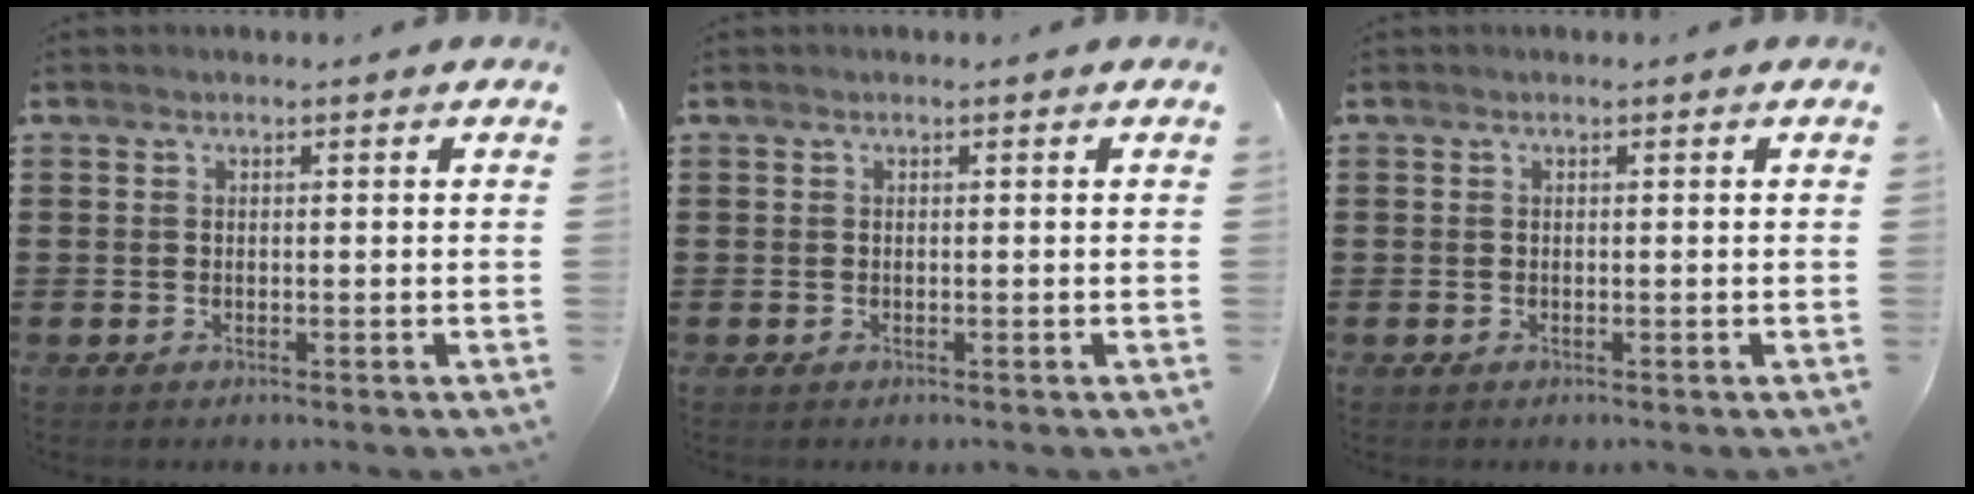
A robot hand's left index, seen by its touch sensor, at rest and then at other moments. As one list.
[{"total": 0.0}, {"total": 0.0}]